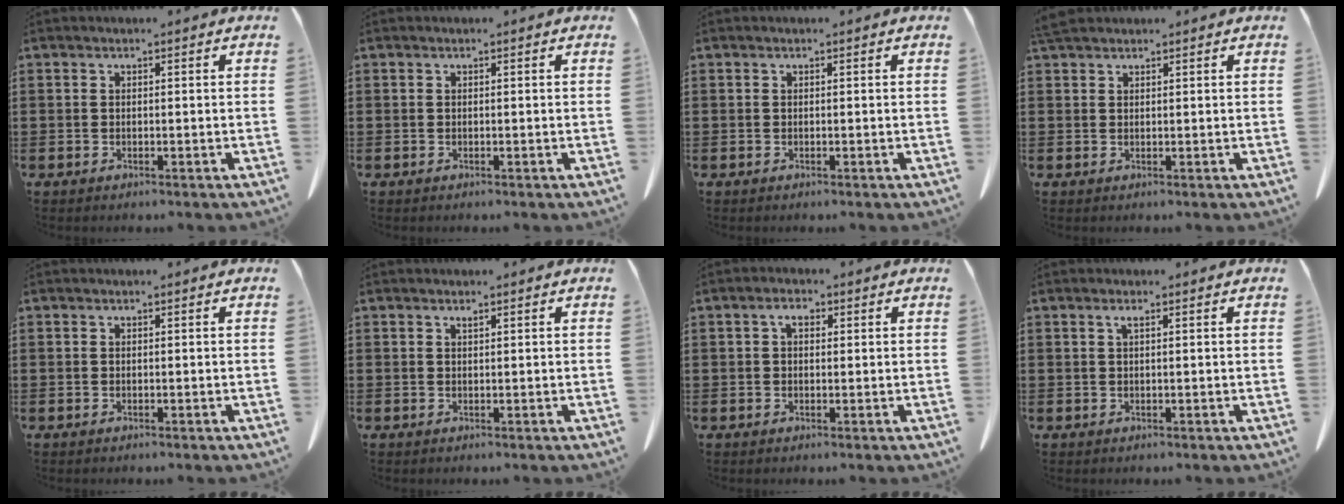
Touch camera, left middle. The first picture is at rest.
{"total": 0.0}
{"total": 0.0}
{"total": 2.2, "force": [1.9, 0.7, 0.9], "torque": [-0.024, 0.002, 0.038]}
{"total": 0.0}
{"total": 0.6, "force": [0.4, 0.1, 0.4], "torque": [-0.010, -0.003, 0.010]}
{"total": 2.2, "force": [0.7, 1.2, 1.7], "torque": [-0.038, 0.008, 0.012]}
{"total": 1.0, "force": [0.5, 0.1, 0.9], "torque": [-0.020, 0.001, 0.009]}